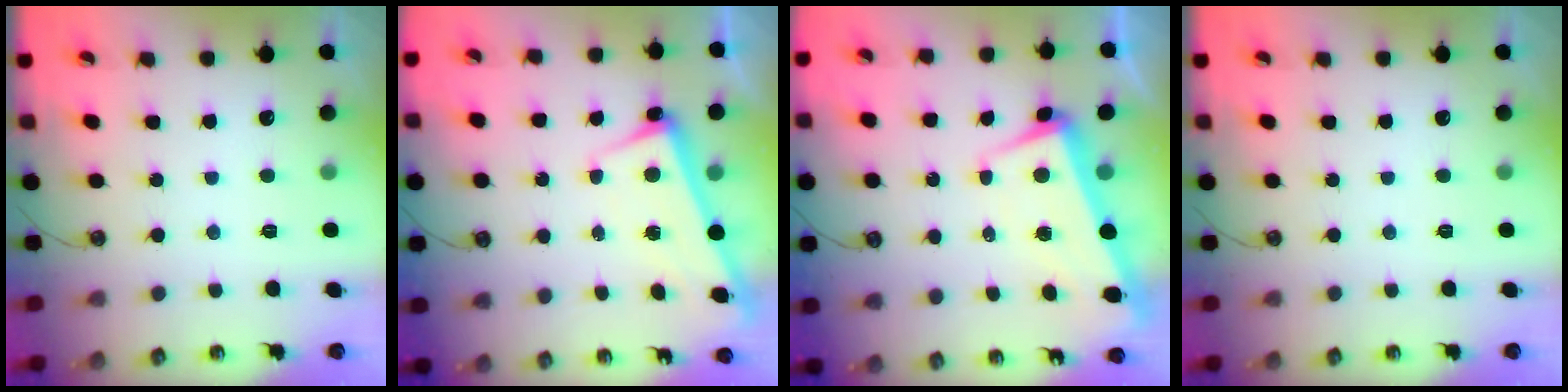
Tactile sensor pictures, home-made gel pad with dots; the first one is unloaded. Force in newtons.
{"total": 2.6, "press": 2.5, "slide": 0.6}
{"total": 2.1, "press": 0.6, "slide": 2.0}
{"total": 0.0}